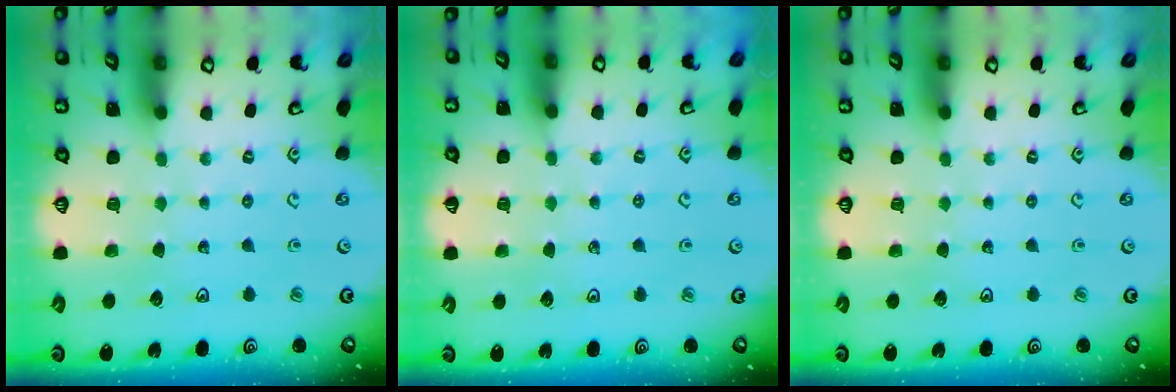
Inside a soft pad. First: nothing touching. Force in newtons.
{"total": 2.5, "press": 2.5, "slide": 0.4}
{"total": 0.0}